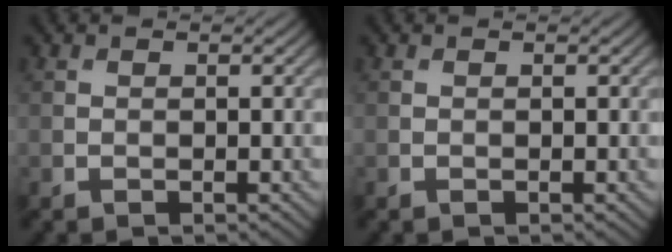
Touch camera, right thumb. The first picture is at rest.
{"total": 0.0}